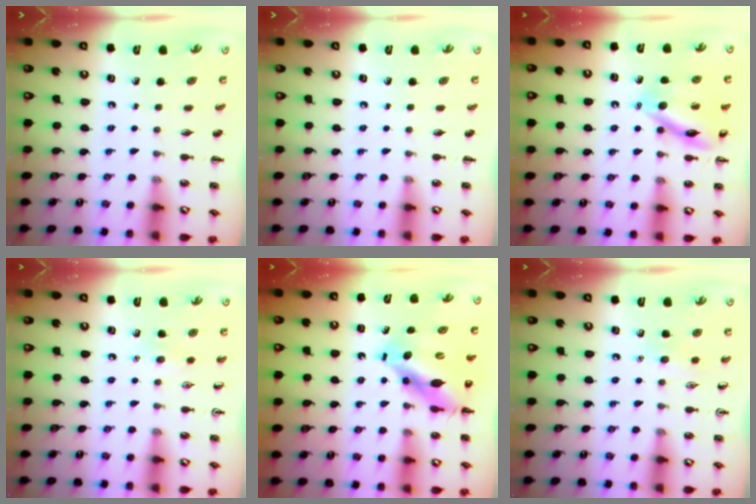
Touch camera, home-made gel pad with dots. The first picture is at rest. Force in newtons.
{"total": 0.0}
{"total": 14.5, "press": 14.5, "slide": 1.2}
{"total": 6.2, "press": 6.0, "slide": 1.7}
{"total": 12.1, "press": 11.6, "slide": 3.3}
{"total": 6.8, "press": 6.6, "slide": 1.6}